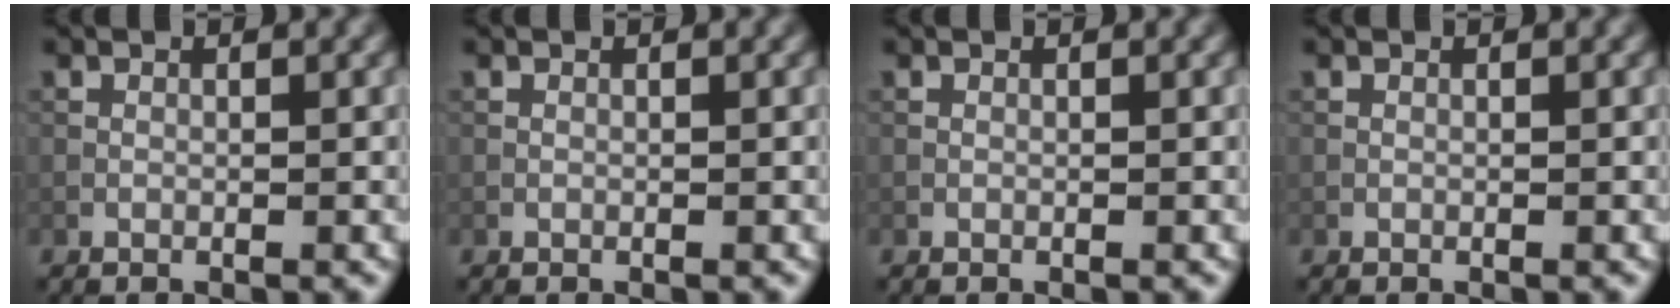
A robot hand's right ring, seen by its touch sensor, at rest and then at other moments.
{"total": 0.0}
{"total": 0.0}
{"total": 0.0}